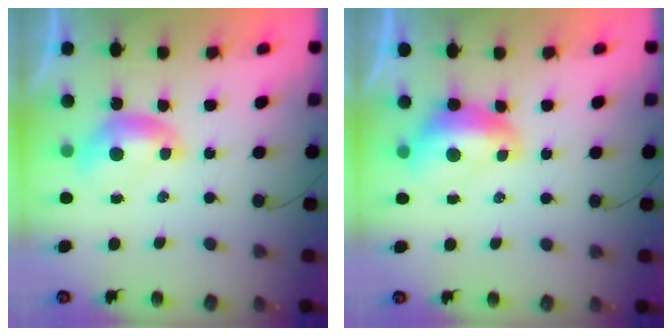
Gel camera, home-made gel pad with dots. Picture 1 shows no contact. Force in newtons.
{"total": 2.2, "press": 2.0, "slide": 0.9}